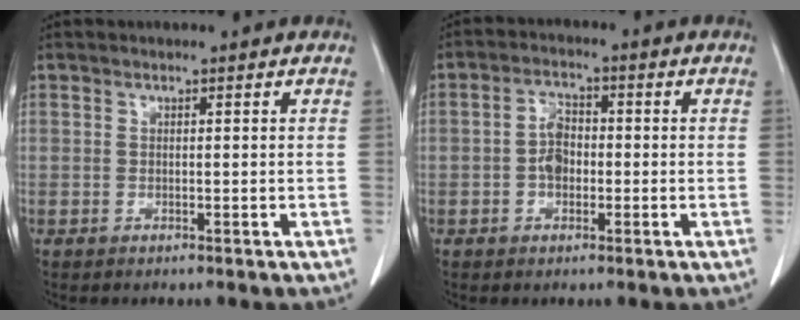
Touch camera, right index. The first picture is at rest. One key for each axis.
{"total": 4.1, "fx": -0.8, "fy": 2.6, "fz": 3.0, "tx": -0.059, "ty": 0.012, "tz": -0.017}